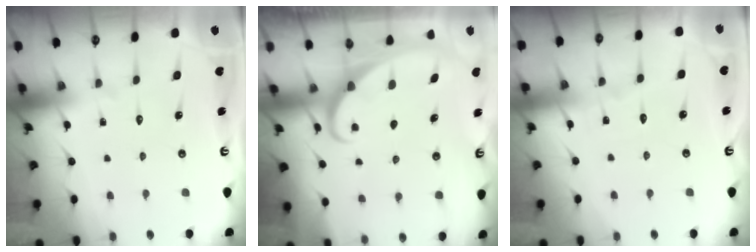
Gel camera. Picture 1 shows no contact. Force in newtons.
{"total": 1.6, "press": 1.6, "slide": 0.1}
{"total": 2.6, "press": 2.6, "slide": 0.3}